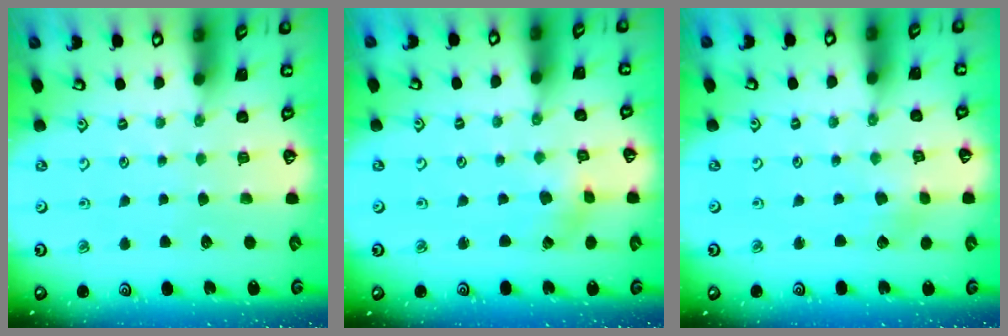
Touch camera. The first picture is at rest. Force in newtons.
{"total": 0.8, "press": 0.8, "slide": 0.2}
{"total": 1.4, "press": 1.4, "slide": 0.2}